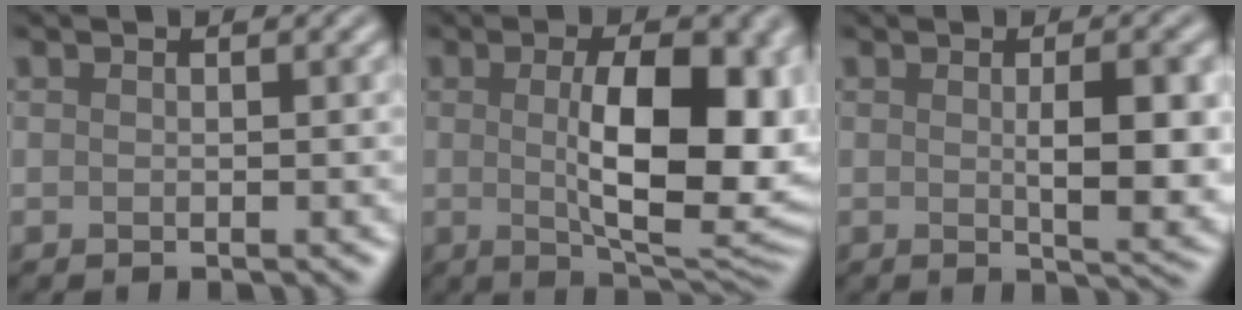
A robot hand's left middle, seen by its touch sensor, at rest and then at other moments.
{"total": 11.1, "force": [0.4, 4.3, 10.3], "torque": [-0.144, -0.007, 0.014]}
{"total": 6.0, "force": [0.1, 1.6, 5.7], "torque": [-0.082, -0.007, 0.008]}